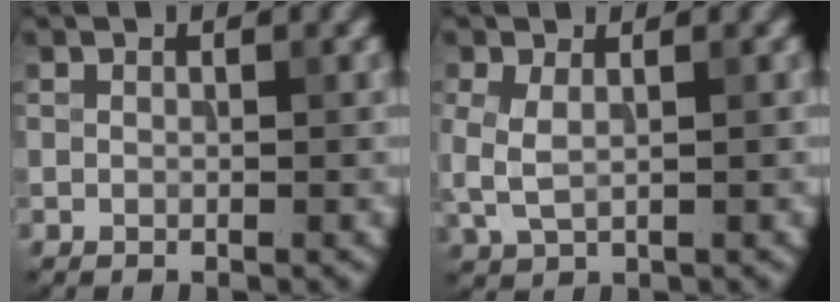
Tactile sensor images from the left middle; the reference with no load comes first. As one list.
[{"total": 2.7, "force": [0.2, 1.3, 2.3], "torque": [-0.062, 0.002, 0.006]}]